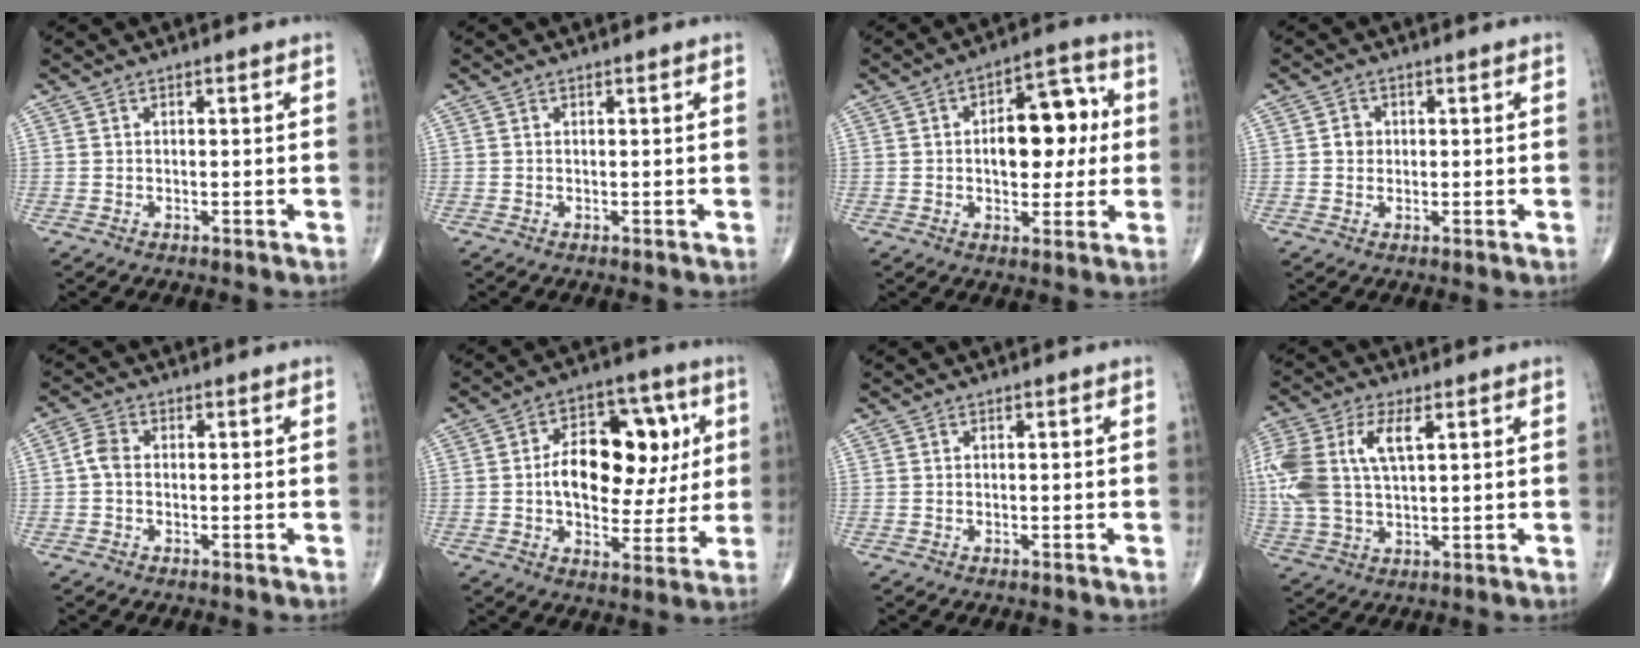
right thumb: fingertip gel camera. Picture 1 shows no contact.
{"total": 0.0}
{"total": 12.7, "force": [1.0, 7.3, 10.4], "torque": [-0.105, 0.023, 0.010]}
{"total": 2.1, "force": [0.1, 1.9, 0.8], "torque": [0.001, 0.006, -0.001]}
{"total": 3.0, "force": [-0.3, 2.0, 2.1], "torque": [-0.040, 0.008, -0.014]}
{"total": 18.1, "force": [2.4, 10.9, 14.2], "torque": [-0.167, 0.020, 0.038]}
{"total": 0.0}
{"total": 15.9, "force": [3.9, 8.5, 12.9], "torque": [-0.309, 0.012, 0.075]}